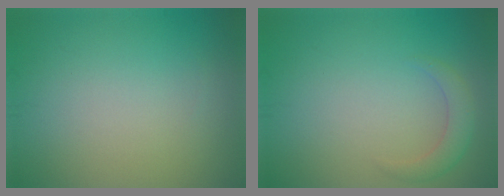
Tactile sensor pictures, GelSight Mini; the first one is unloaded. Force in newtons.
{"total": 2.1, "press": 2.1, "slide": 0.2}